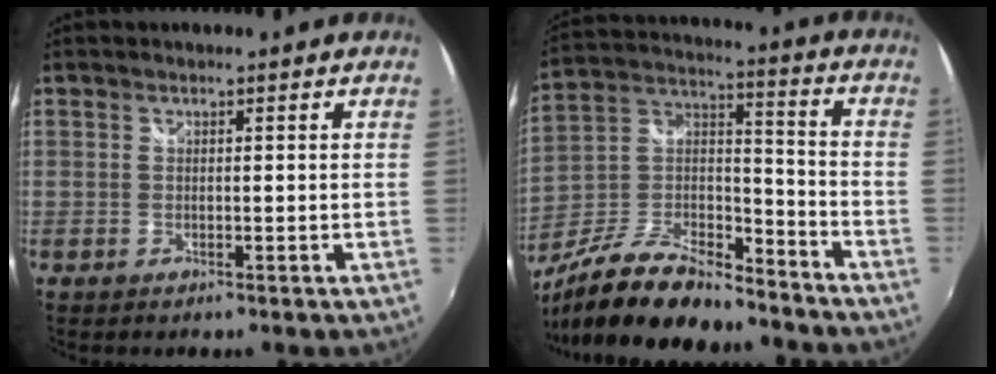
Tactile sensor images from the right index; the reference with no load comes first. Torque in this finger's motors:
{"motor_torque": [1.06, -1.08, 0.27, 0.13]}